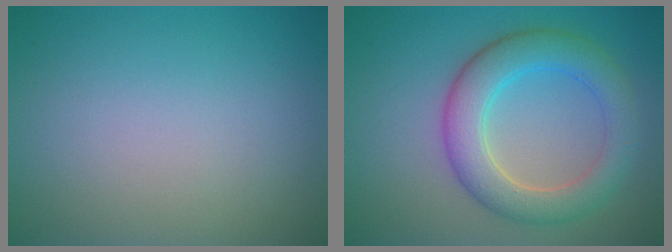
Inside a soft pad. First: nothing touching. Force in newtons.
{"total": 5.7, "press": 5.7, "slide": 0.2}